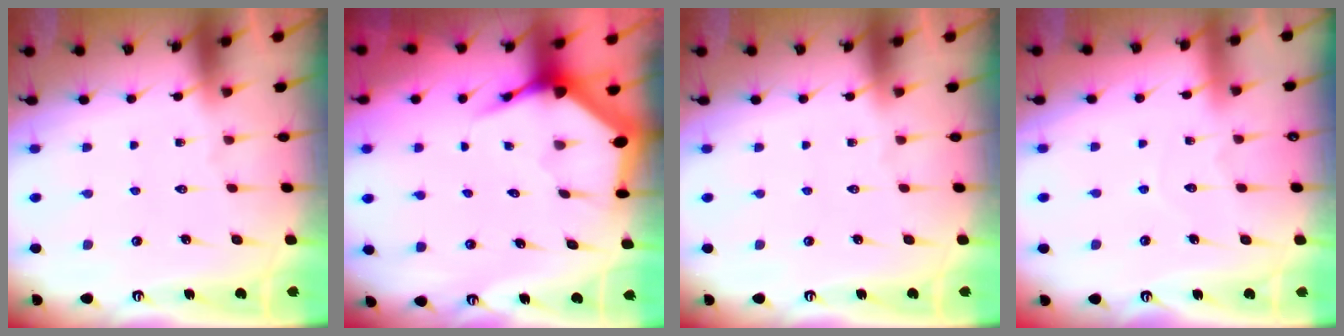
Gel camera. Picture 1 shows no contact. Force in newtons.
{"total": 4.7, "press": 4.7, "slide": 0.5}
{"total": 0.0}
{"total": 3.6, "press": 3.6, "slide": 0.3}